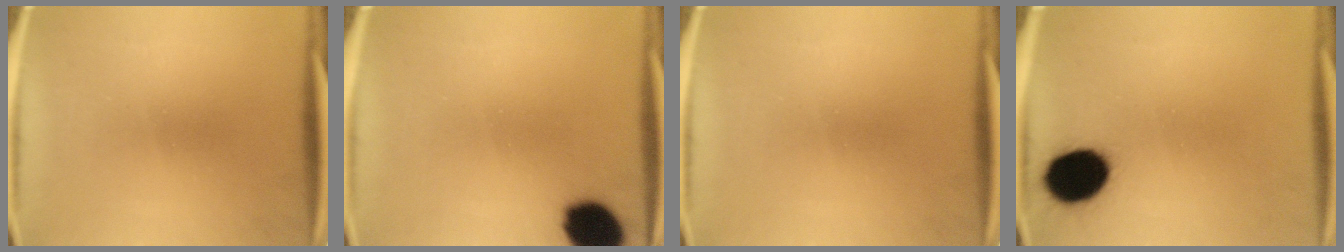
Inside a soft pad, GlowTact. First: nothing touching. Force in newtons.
{"total": 11.9}
{"total": 0.0}
{"total": 13.8}